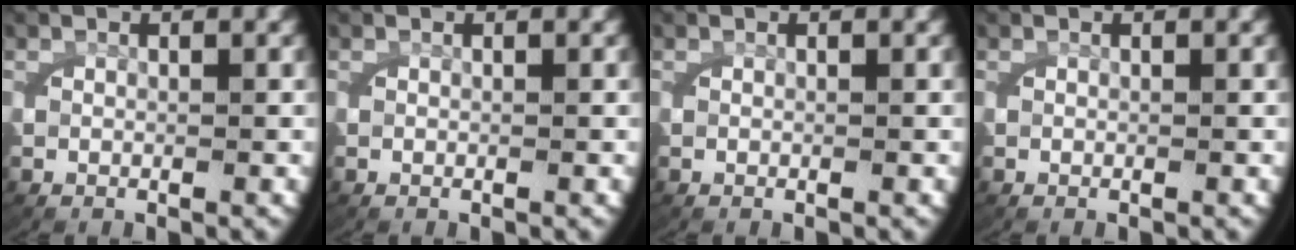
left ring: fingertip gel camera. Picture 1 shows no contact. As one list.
[{"total": 0.0}, {"total": 0.0}, {"total": 0.0}]